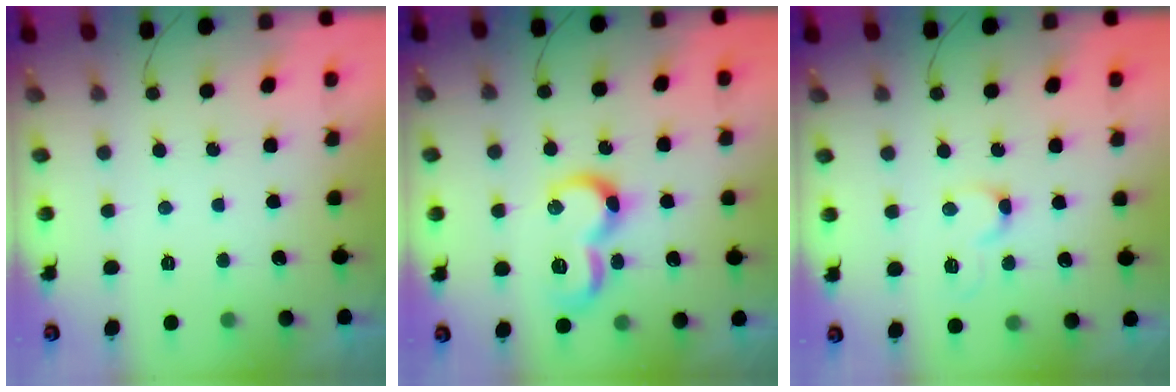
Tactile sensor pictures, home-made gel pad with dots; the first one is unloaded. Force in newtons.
{"total": 12.9, "press": 12.8, "slide": 1.1}
{"total": 5.2, "press": 5.2, "slide": 0.3}